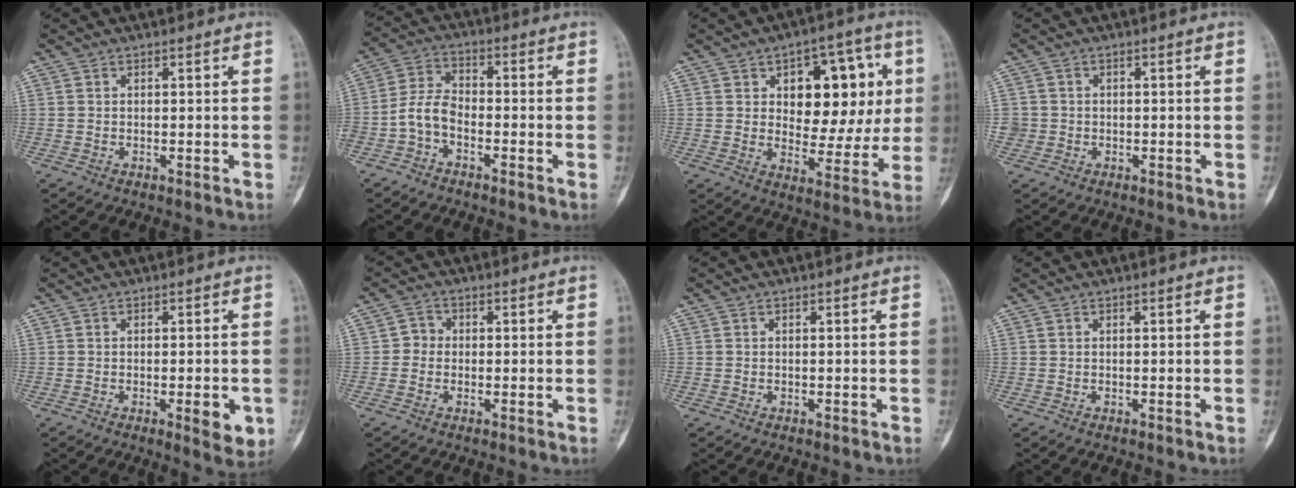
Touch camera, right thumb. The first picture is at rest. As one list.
[{"total": 5.6, "force": [-2.5, 3.4, 3.7], "torque": [-0.073, 0.033, -0.062]}, {"total": 16.5, "force": [4.1, 9.7, 12.7], "torque": [-0.110, 0.005, 0.063]}, {"total": 1.9, "force": [-0.2, 1.9, -0.1], "torque": [0.014, 0.008, -0.008]}, {"total": 5.9, "force": [-1.8, 1.9, 5.2], "torque": [-0.054, -0.006, -0.019]}, {"total": 2.5, "force": [-0.4, 2.3, 0.9], "torque": [0.001, 0.009, -0.016]}, {"total": 0.0}, {"total": 0.0}]